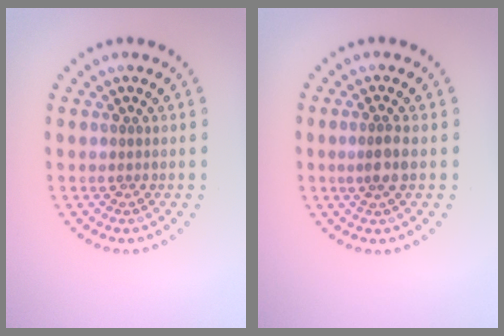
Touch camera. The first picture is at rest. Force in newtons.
{"total": 2.0, "press": 1.7, "slide": 1.1}